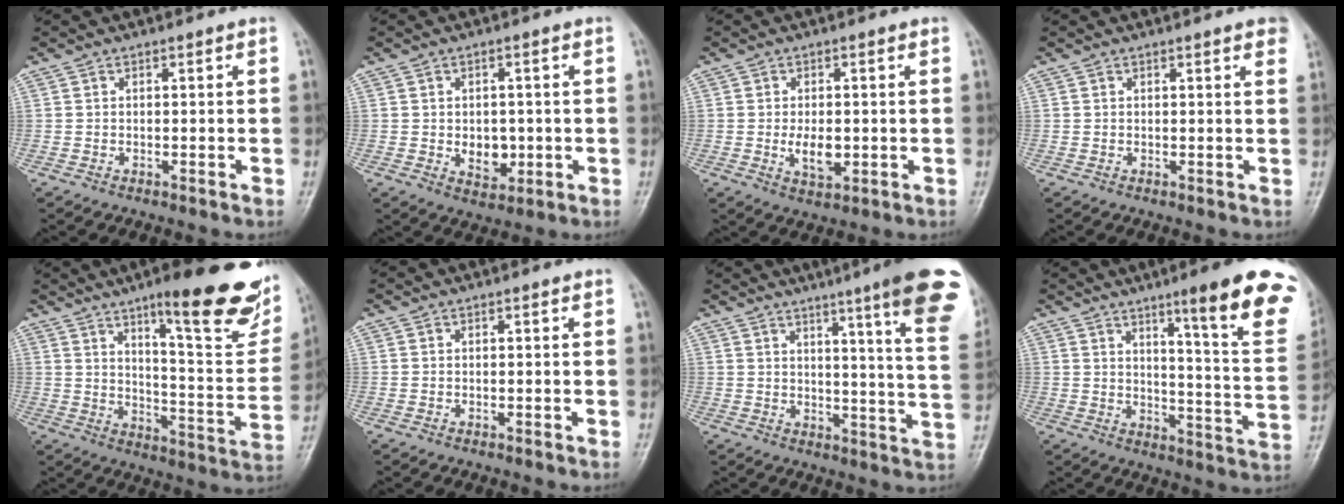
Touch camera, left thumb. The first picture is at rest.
{"total": 5.3, "force": [-0.5, 3.9, 3.6], "torque": [-0.033, -0.004, 0.002]}
{"total": 4.9, "force": [-0.5, 2.7, 4.1], "torque": [-0.067, -0.008, -0.003]}
{"total": 3.4, "force": [2.4, 0.6, 2.4], "torque": [-0.021, 0.000, 0.020]}
{"total": 25.6, "force": [14.8, 6.8, 19.8], "torque": [-0.224, -0.058, 0.206]}
{"total": 0.0}
{"total": 19.5, "force": [11.4, 1.2, 15.8], "torque": [-0.183, -0.056, 0.131]}
{"total": 19.4, "force": [11.0, 2.2, 15.7], "torque": [-0.177, -0.059, 0.146]}